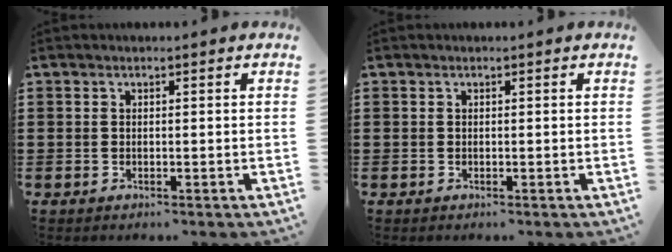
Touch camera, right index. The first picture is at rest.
{"total": 0.0}